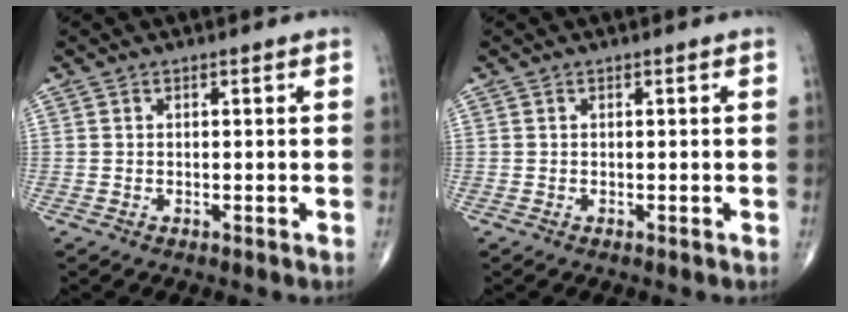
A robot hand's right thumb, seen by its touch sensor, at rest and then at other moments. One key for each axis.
{"total": 0.0}